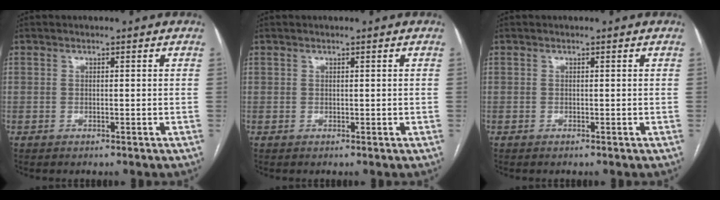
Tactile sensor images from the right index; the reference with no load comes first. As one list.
[{"total": 0.0}, {"total": 0.0}]